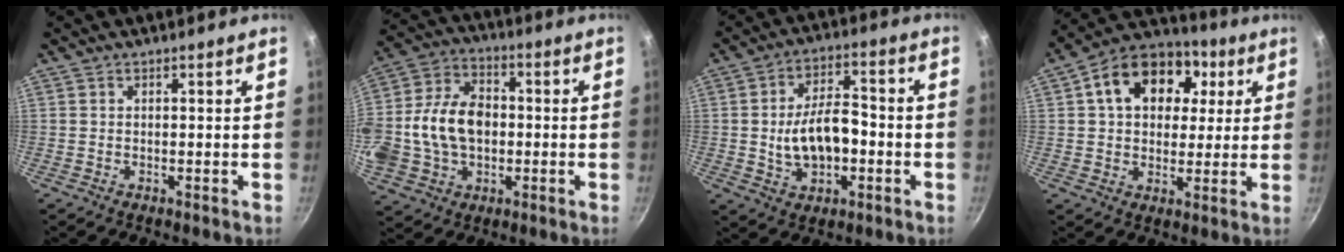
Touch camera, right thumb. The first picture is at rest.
{"total": 20.2, "force": [-1.1, 14.7, 13.9], "torque": [-0.268, 0.037, -0.021]}
{"total": 11.8, "force": [-1.7, 6.8, 9.5], "torque": [-0.142, 0.027, -0.024]}
{"total": 17.7, "force": [5.2, 12.7, 11.1], "torque": [-0.168, 0.021, 0.069]}